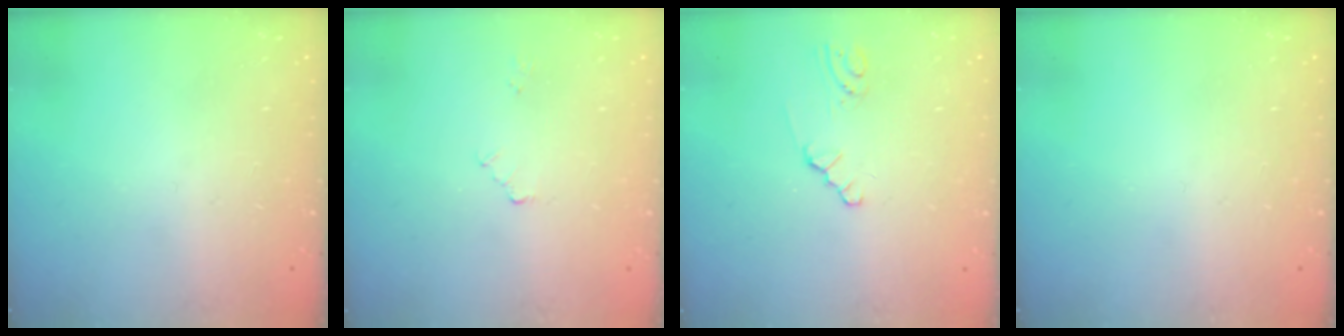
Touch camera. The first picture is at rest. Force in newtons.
{"total": 2.0, "press": 2.0, "slide": 0.3}
{"total": 0.9, "press": 0.8, "slide": 0.2}
{"total": 0.0}